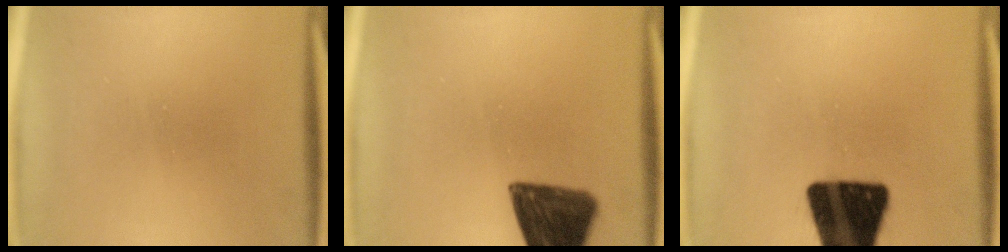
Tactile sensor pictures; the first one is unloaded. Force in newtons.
{"total": 12.7}
{"total": 19.3}